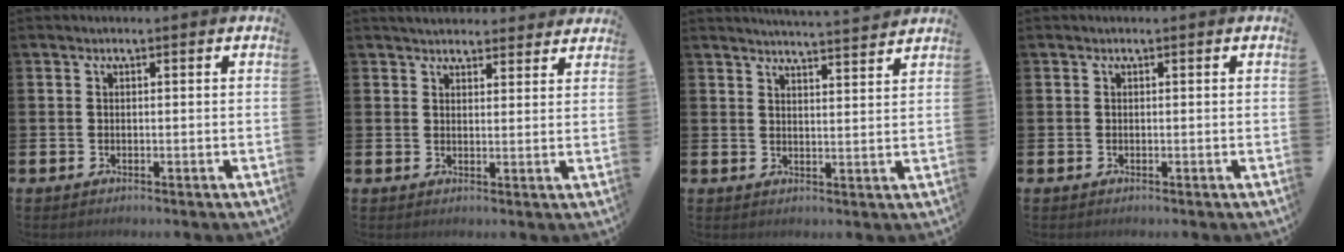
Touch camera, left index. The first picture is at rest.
{"total": 3.9, "force": [3.8, 0.8, 0.2], "torque": [-0.002, -0.017, 0.068]}
{"total": 4.3, "force": [4.2, -0.8, 0.1], "torque": [-0.010, -0.030, 0.074]}
{"total": 0.0}